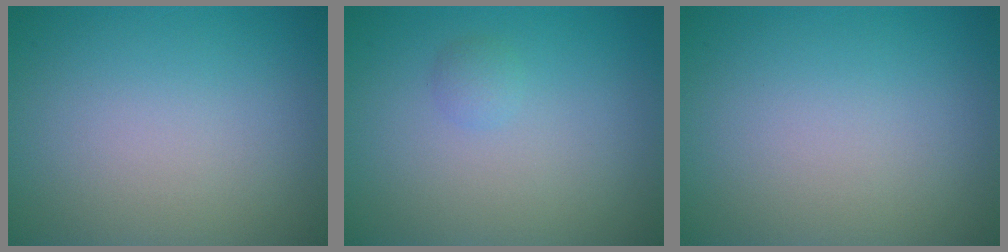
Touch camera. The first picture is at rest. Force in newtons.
{"total": 0.9, "press": 0.8, "slide": 0.0}
{"total": 0.0}